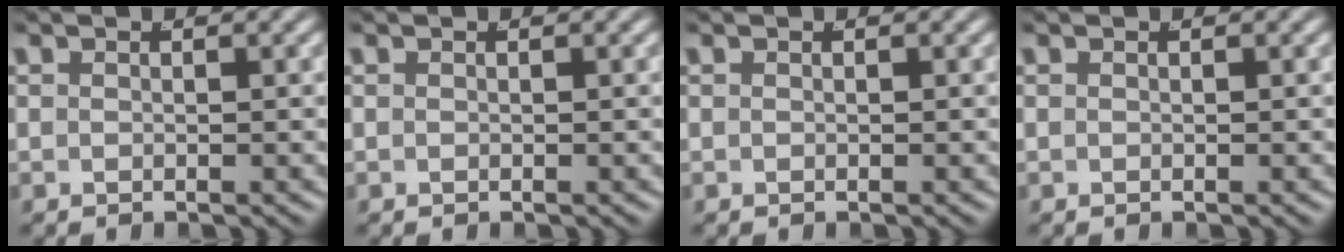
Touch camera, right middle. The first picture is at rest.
{"total": 0.0}
{"total": 0.0}
{"total": 0.0}